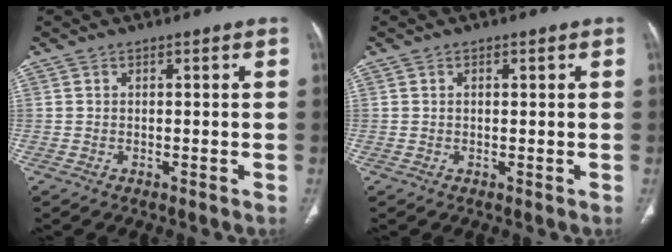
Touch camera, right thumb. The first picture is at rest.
{"total": 0.5, "force": [0.1, 0.2, 0.4], "torque": [-0.008, 0.001, 0.002]}